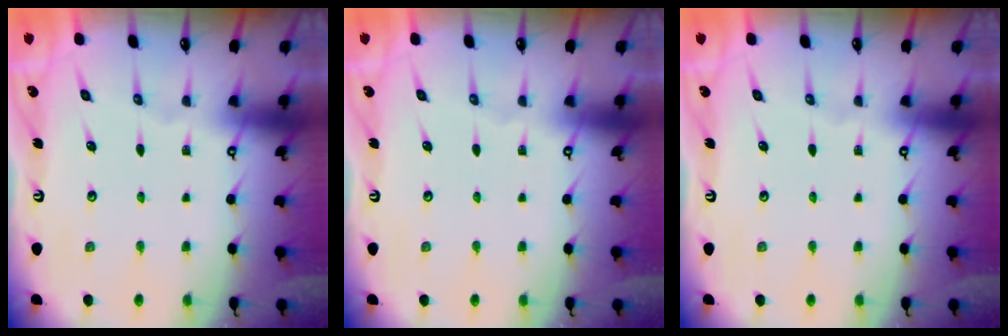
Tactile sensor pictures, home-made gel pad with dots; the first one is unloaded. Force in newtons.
{"total": 0.0}
{"total": 0.0}